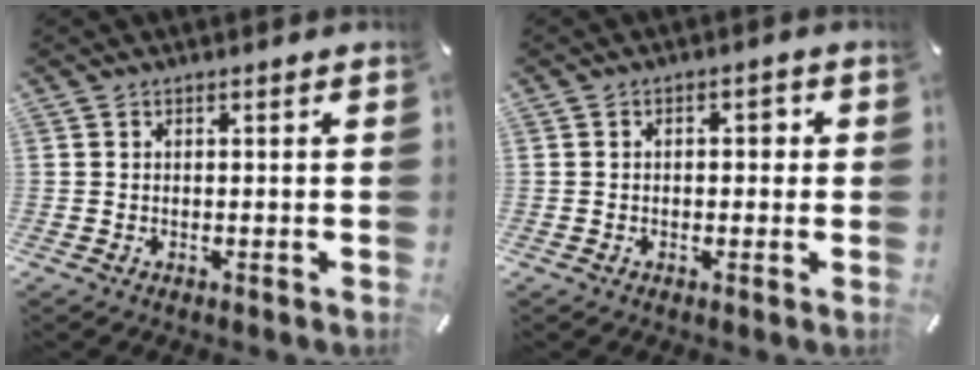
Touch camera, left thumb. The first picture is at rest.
{"total": 2.8, "force": [0.0, 1.9, 2.0], "torque": [-0.026, 0.005, -0.008]}